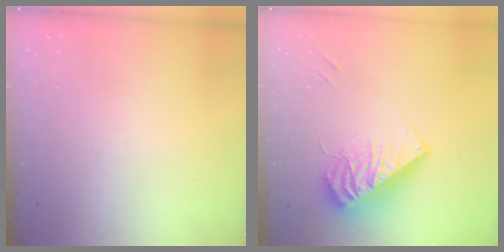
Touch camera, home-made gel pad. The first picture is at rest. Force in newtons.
{"total": 12.8, "press": 12.5, "slide": 2.5}